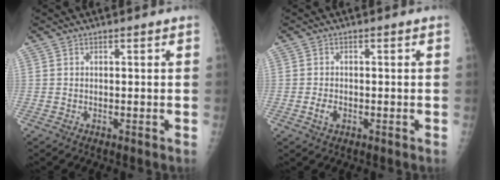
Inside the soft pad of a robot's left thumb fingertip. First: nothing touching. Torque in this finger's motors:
{"motor_torque": [-0.15, 0.10, 0.14, 0.06, 0.00]}